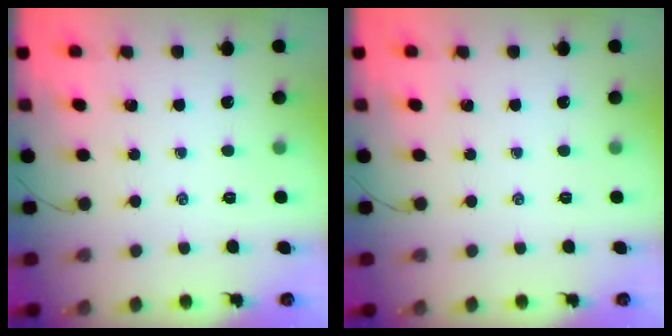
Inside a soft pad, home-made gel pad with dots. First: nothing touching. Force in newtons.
{"total": 0.0}